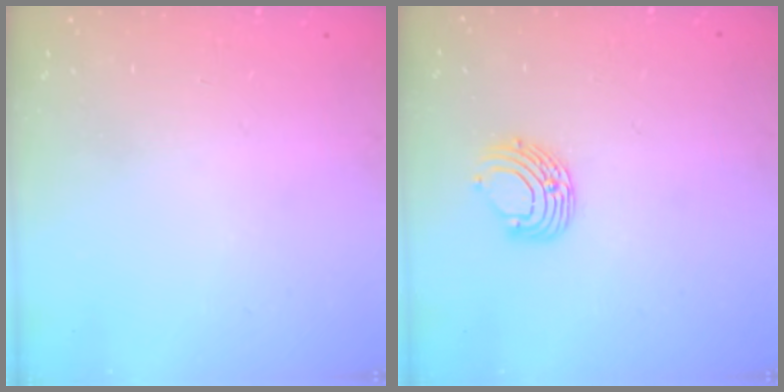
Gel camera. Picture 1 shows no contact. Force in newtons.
{"total": 8.2, "press": 8.2, "slide": 0.8}